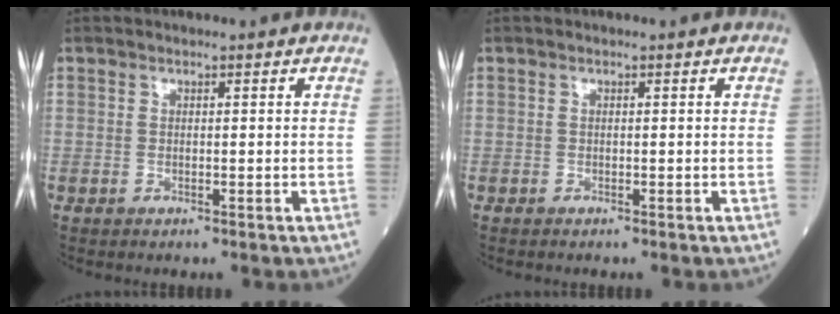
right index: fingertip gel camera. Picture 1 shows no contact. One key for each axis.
{"total": 0.0}